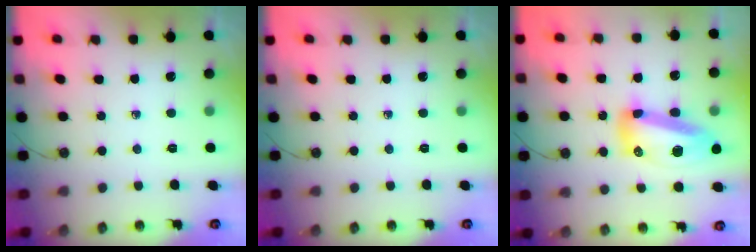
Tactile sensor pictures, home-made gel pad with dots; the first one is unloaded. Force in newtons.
{"total": 0.0}
{"total": 15.7, "press": 15.6, "slide": 1.4}